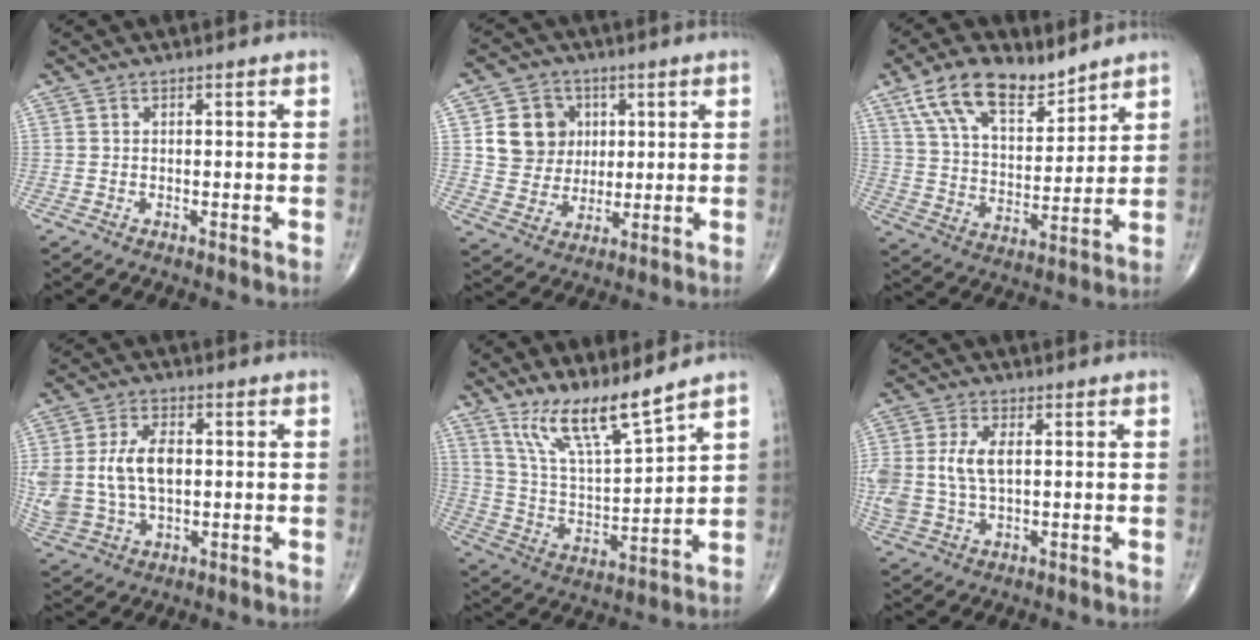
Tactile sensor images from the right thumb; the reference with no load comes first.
{"total": 10.5, "force": [2.6, 9.4, 4.0], "torque": [-0.029, -0.006, 0.050]}
{"total": 14.6, "force": [9.7, 6.8, 8.4], "torque": [-0.128, -0.044, 0.184]}
{"total": 13.7, "force": [0.9, 8.6, 10.6], "torque": [-0.218, 0.006, 0.027]}
{"total": 12.2, "force": [9.8, 1.3, 7.2], "torque": [-0.128, -0.066, 0.194]}
{"total": 9.3, "force": [0.9, 5.3, 7.6], "torque": [-0.177, 0.005, 0.023]}